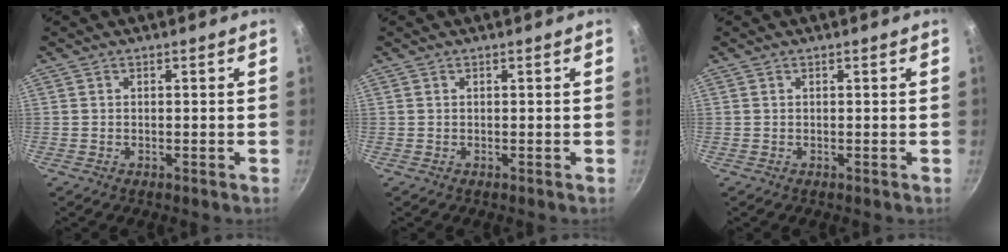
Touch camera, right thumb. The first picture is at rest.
{"total": 0.0}
{"total": 0.0}